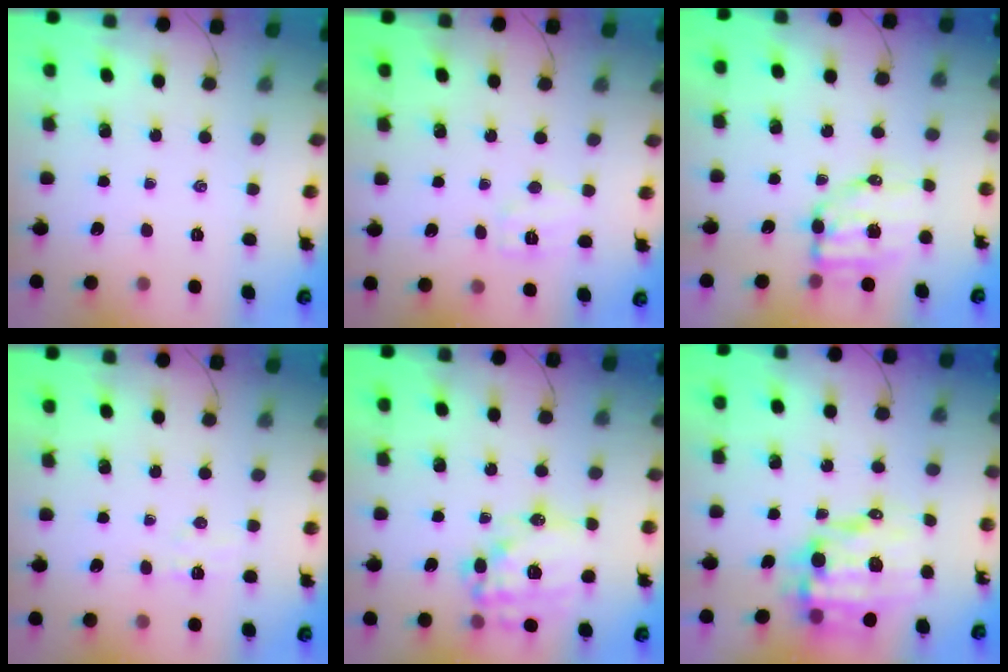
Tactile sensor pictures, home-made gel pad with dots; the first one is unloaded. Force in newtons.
{"total": 6.7, "press": 6.6, "slide": 1.1}
{"total": 7.1, "press": 7.0, "slide": 1.4}
{"total": 4.5, "press": 4.3, "slide": 1.2}
{"total": 16.6, "press": 16.3, "slide": 3.0}
{"total": 12.4, "press": 11.9, "slide": 3.5}